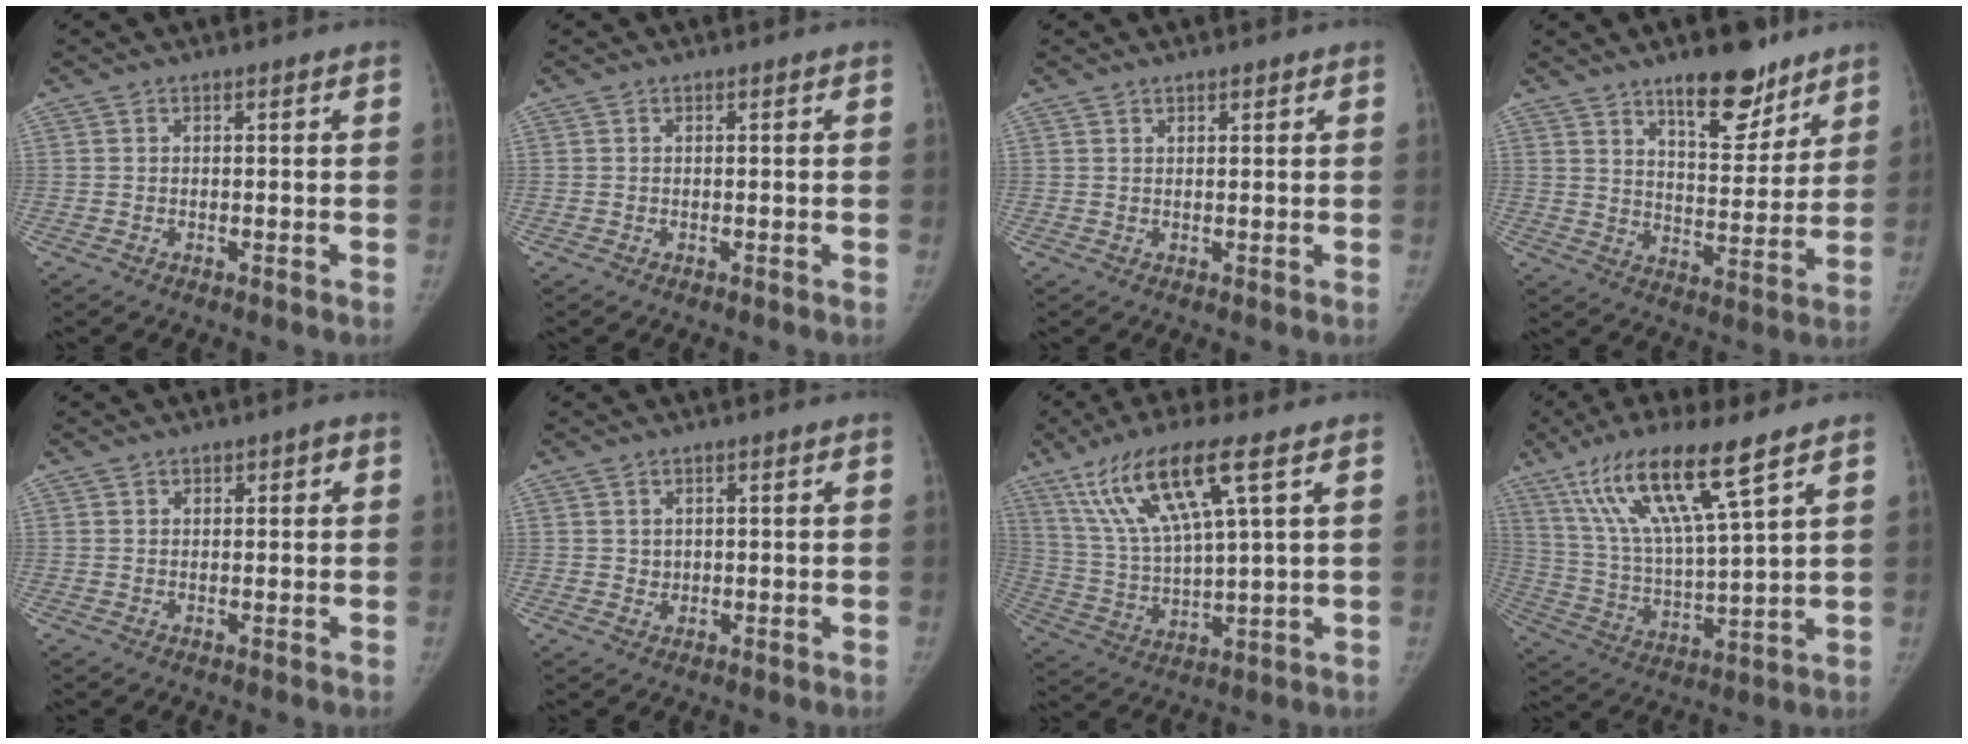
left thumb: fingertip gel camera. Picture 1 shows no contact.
{"total": 0.0}
{"total": 1.1, "force": [0.9, 0.5, 0.4], "torque": [0.000, -0.004, 0.012]}
{"total": 13.1, "force": [9.3, 5.2, 7.7], "torque": [-0.073, -0.064, 0.145]}
{"total": 1.8, "force": [0.7, 1.3, 1.1], "torque": [-0.003, 0.000, 0.007]}
{"total": 1.5, "force": [0.5, 1.3, 0.3], "torque": [0.002, -0.003, 0.009]}
{"total": 15.3, "force": [7.8, 2.7, 12.9], "torque": [-0.271, -0.020, 0.158]}
{"total": 17.2, "force": [10.2, 2.6, 13.6], "torque": [-0.265, -0.036, 0.200]}